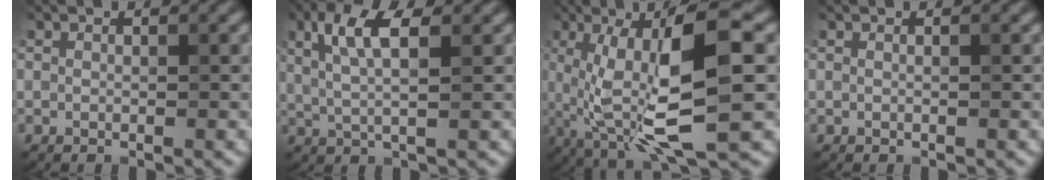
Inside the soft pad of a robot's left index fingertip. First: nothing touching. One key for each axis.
{"total": 4.8, "fx": 1.7, "fy": 1.5, "fz": 4.3, "tx": -0.085, "ty": 0.003, "tz": 0.029}
{"total": 10.7, "fx": 0.8, "fy": 2.6, "fz": 10.3, "tx": -0.177, "ty": -0.001, "tz": 0.020}
{"total": 0.0}